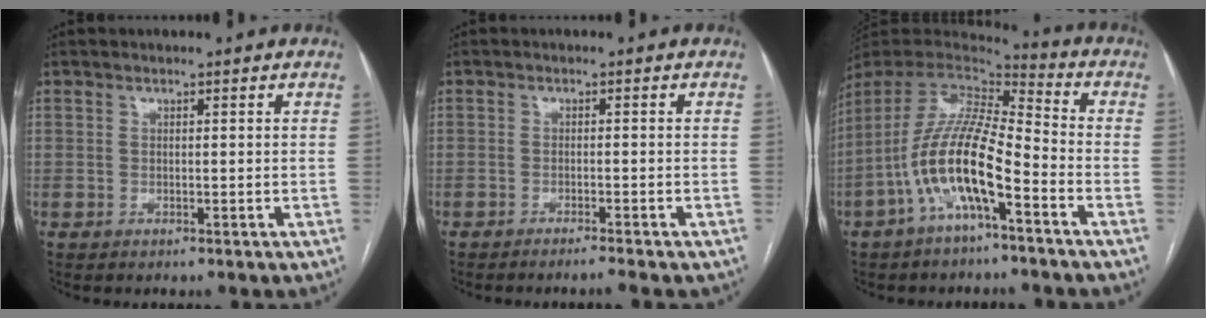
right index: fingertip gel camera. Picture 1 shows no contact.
{"total": 3.6, "force": [-3.2, 0.0, 1.7], "torque": [-0.020, -0.003, -0.041]}
{"total": 14.7, "force": [-6.0, 3.1, 13.1], "torque": [-0.266, 0.007, -0.112]}